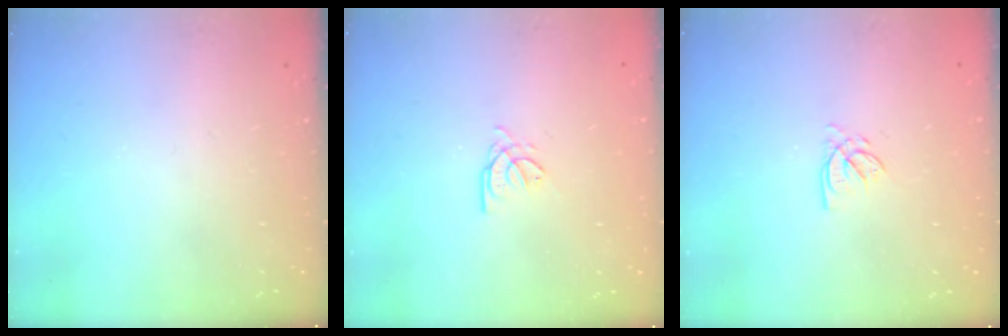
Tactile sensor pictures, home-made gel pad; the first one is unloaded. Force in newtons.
{"total": 2.4, "press": 2.4, "slide": 0.1}
{"total": 2.3, "press": 2.3, "slide": 0.3}